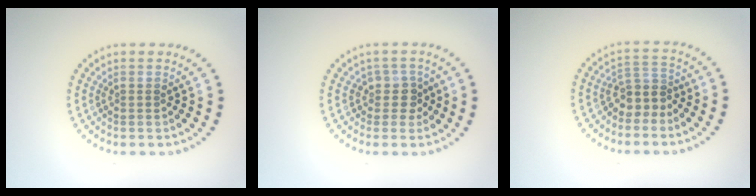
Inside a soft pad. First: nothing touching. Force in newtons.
{"total": 2.0, "press": 1.5, "slide": 1.3}
{"total": 2.7, "press": 2.0, "slide": 1.7}